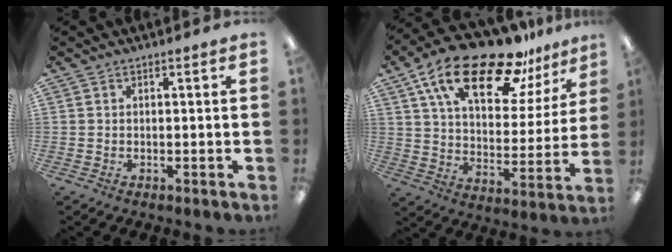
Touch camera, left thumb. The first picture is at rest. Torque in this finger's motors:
{"motor_torque": [0.55, 0.62, 1.70, -1.07, 0.39]}